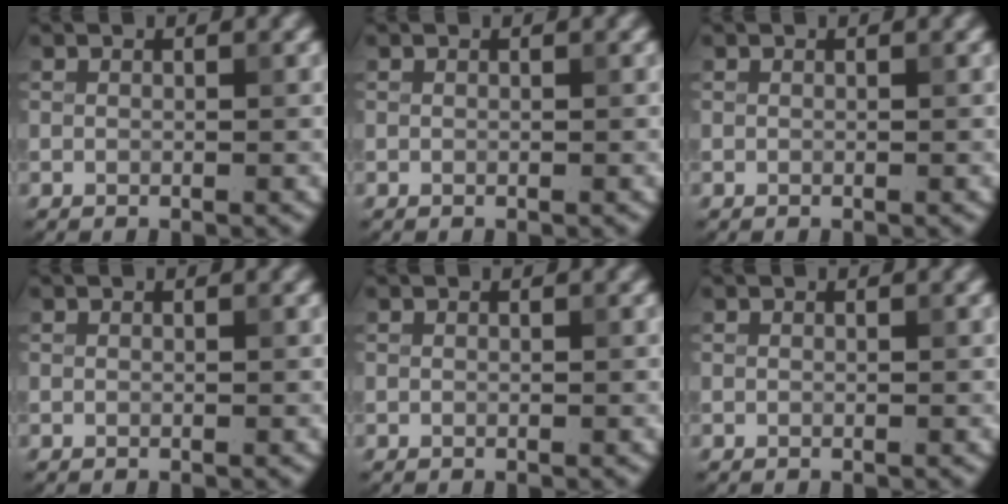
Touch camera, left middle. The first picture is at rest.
{"total": 0.0}
{"total": 0.0}
{"total": 0.0}
{"total": 0.0}
{"total": 0.0}